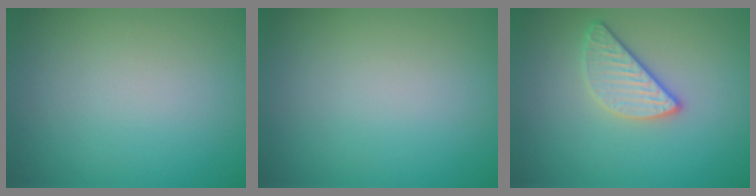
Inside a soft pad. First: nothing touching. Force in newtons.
{"total": 0.0}
{"total": 2.5, "press": 2.4, "slide": 0.8}